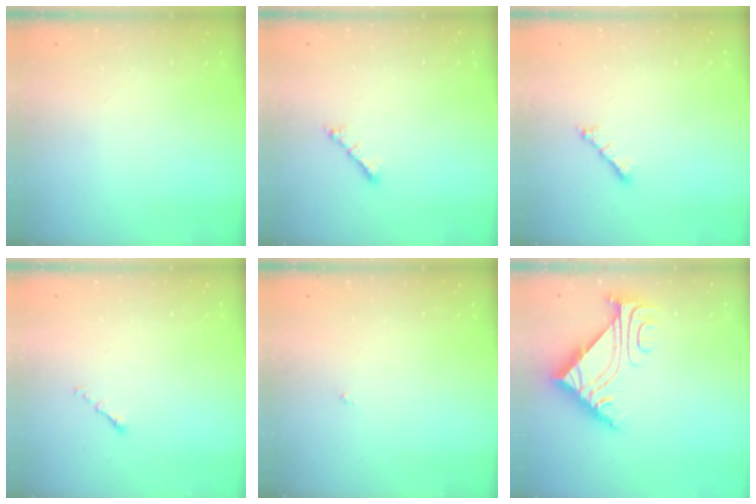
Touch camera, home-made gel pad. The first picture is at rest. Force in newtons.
{"total": 2.0, "press": 1.9, "slide": 0.5}
{"total": 2.0, "press": 1.9, "slide": 0.5}
{"total": 0.6, "press": 0.5, "slide": 0.2}
{"total": 0.0}
{"total": 8.3, "press": 8.3, "slide": 0.7}